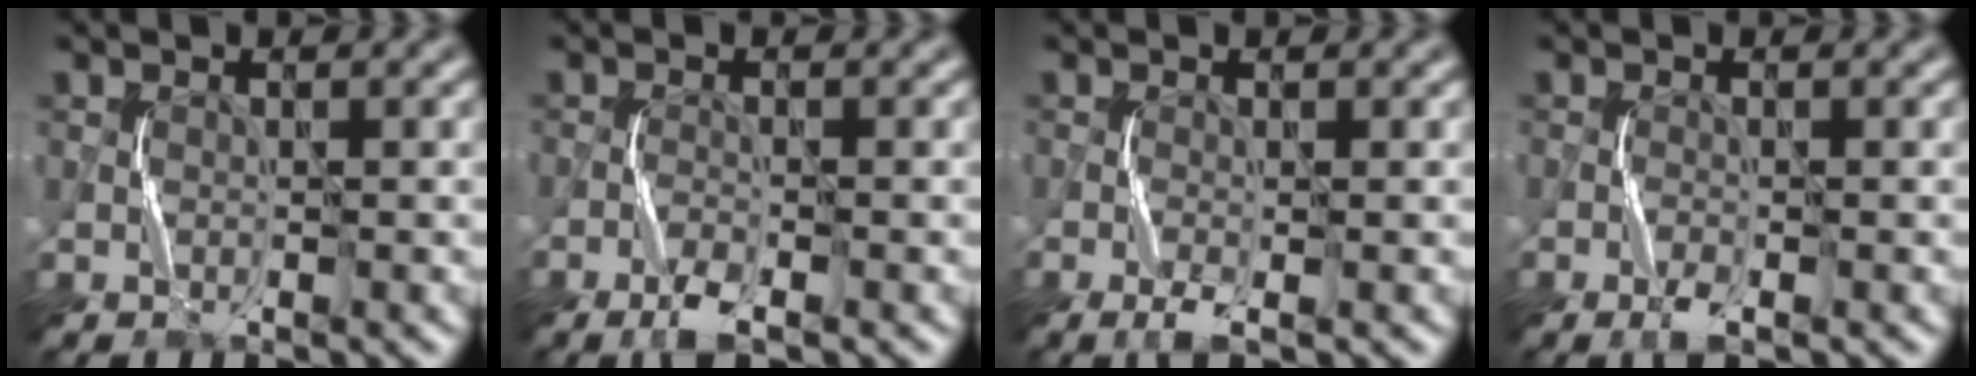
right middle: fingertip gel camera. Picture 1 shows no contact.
{"total": 1.9, "force": [-1.5, 0.2, 1.2], "torque": [-0.029, 0.004, -0.029]}
{"total": 1.6, "force": [-0.8, 0.1, 1.3], "torque": [-0.033, 0.000, -0.018]}
{"total": 1.3, "force": [-0.9, 0.2, 1.0], "torque": [-0.023, 0.003, -0.018]}